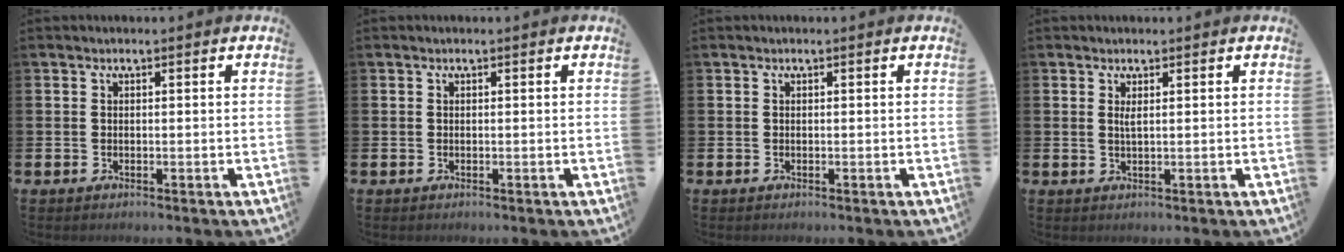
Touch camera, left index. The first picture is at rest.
{"total": 0.0}
{"total": 0.0}
{"total": 1.0, "force": [0.6, 0.1, 0.8], "torque": [-0.015, 0.001, 0.010]}